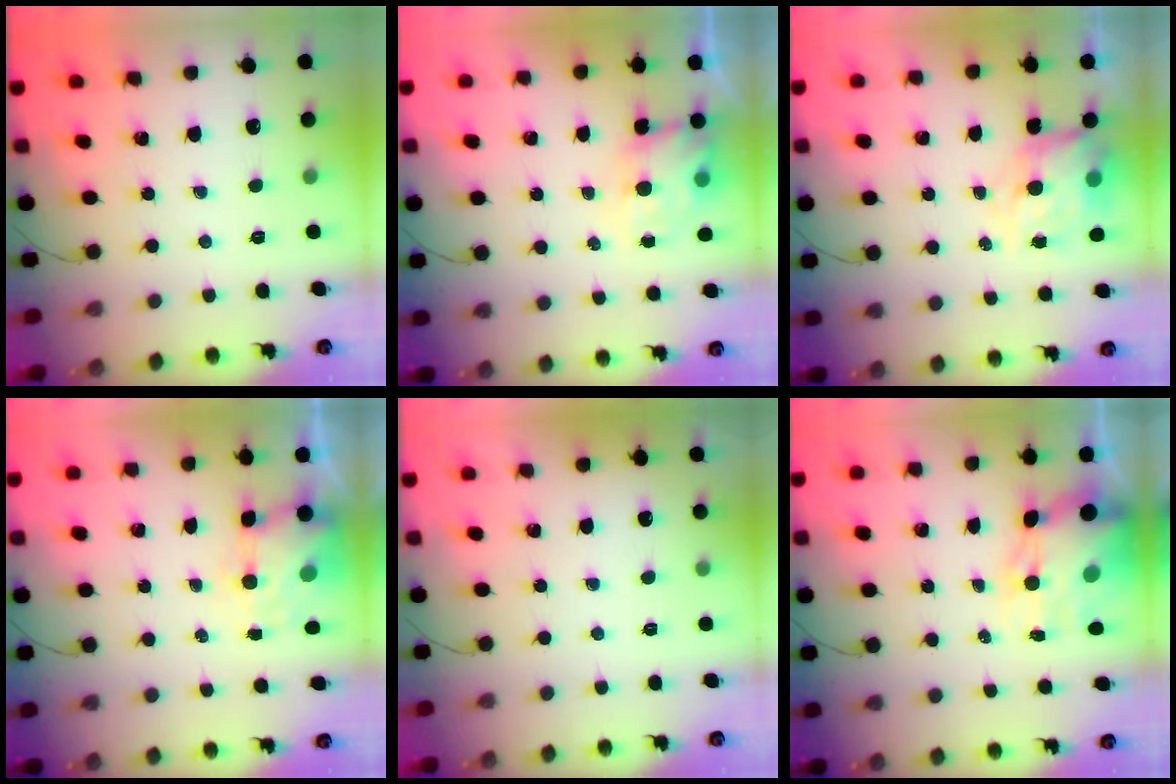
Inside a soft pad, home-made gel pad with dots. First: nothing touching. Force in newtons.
{"total": 5.2, "press": 5.0, "slide": 1.4}
{"total": 9.4, "press": 9.1, "slide": 2.4}
{"total": 5.7, "press": 5.6, "slide": 0.9}
{"total": 1.9, "press": 1.9, "slide": 0.3}
{"total": 10.2, "press": 9.8, "slide": 3.0}